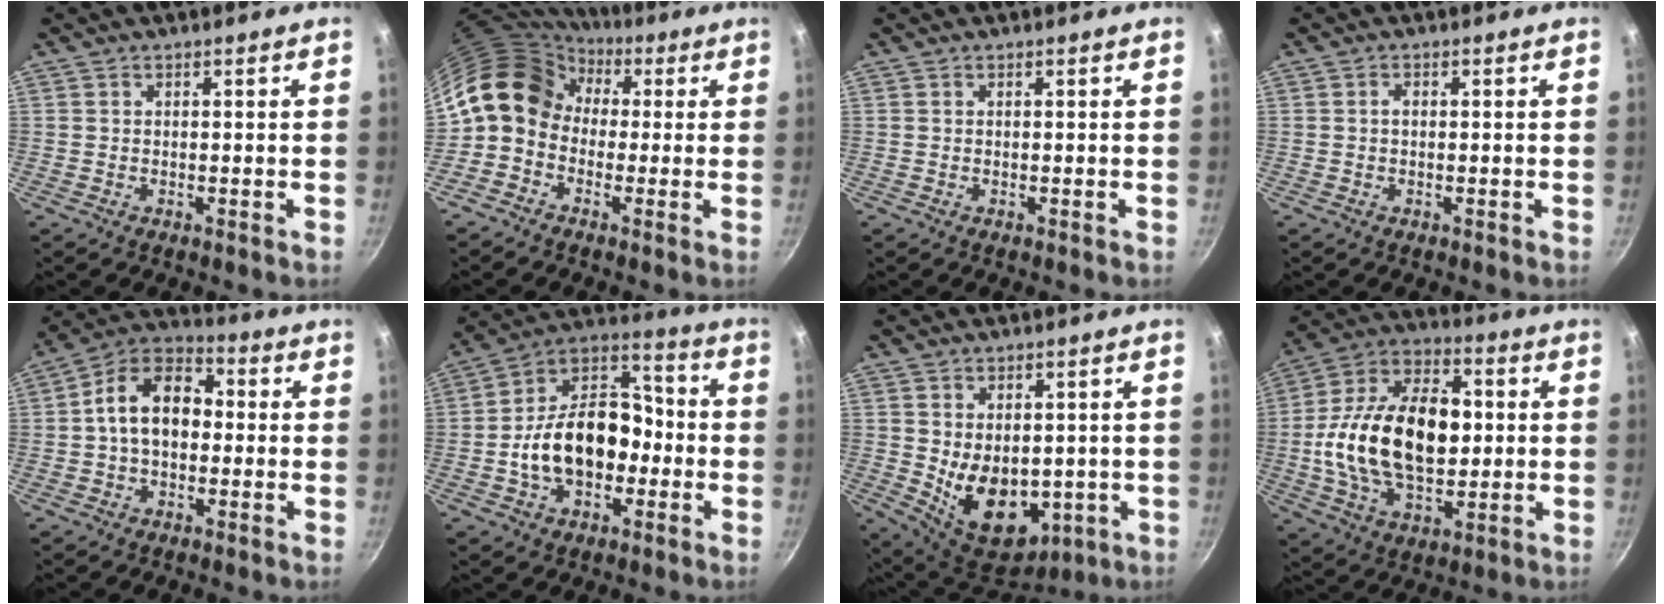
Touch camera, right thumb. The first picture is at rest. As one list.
[{"total": 12.3, "force": [1.3, 10.0, 7.1], "torque": [-0.099, 0.032, -0.003]}, {"total": 0.0}, {"total": 1.0, "force": [0.0, 0.7, 0.8], "torque": [-0.012, 0.005, 0.000]}, {"total": 12.7, "force": [0.2, 8.7, 9.2], "torque": [-0.119, 0.038, -0.018]}, {"total": 18.3, "force": [-3.6, 12.7, 12.7], "torque": [-0.177, 0.059, -0.069]}, {"total": 14.0, "force": [-1.1, 9.6, 10.1], "torque": [-0.129, -0.024, 0.014]}, {"total": 23.7, "force": [0.3, 14.6, 18.6], "torque": [-0.309, 0.023, -0.002]}]